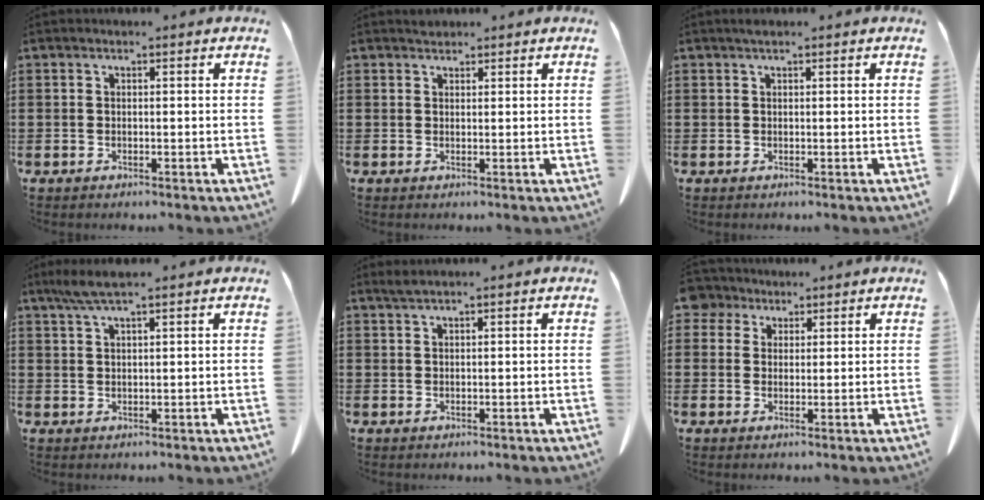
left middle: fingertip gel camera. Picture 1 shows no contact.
{"total": 1.0, "force": [1.0, 0.4, 0.1], "torque": [-0.004, 0.002, 0.019]}
{"total": 0.6, "force": [0.4, 0.1, 0.4], "torque": [-0.008, 0.001, 0.008]}
{"total": 3.3, "force": [2.2, 0.3, 2.4], "torque": [-0.051, 0.002, 0.041]}
{"total": 1.1, "force": [0.9, 0.0, 0.7], "torque": [-0.015, 0.000, 0.018]}
{"total": 3.5, "force": [2.5, 2.4, 0.7], "torque": [-0.019, 0.008, 0.048]}